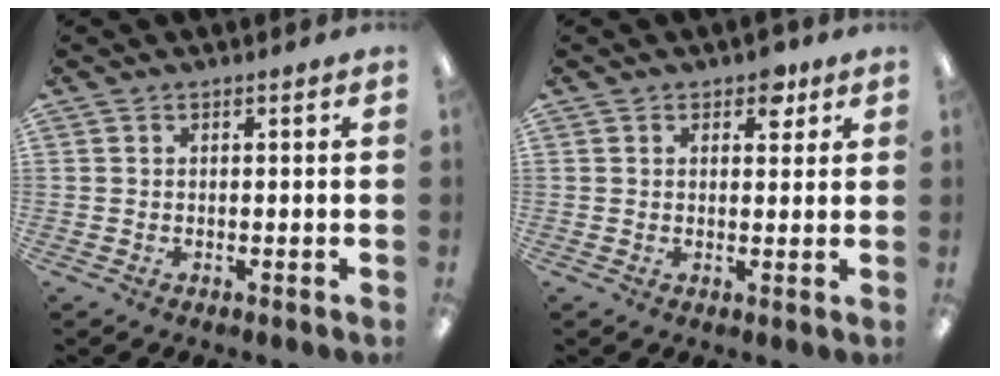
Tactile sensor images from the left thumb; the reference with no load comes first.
{"total": 4.1, "force": [2.4, 2.4, 2.3], "torque": [-0.017, -0.006, 0.036]}